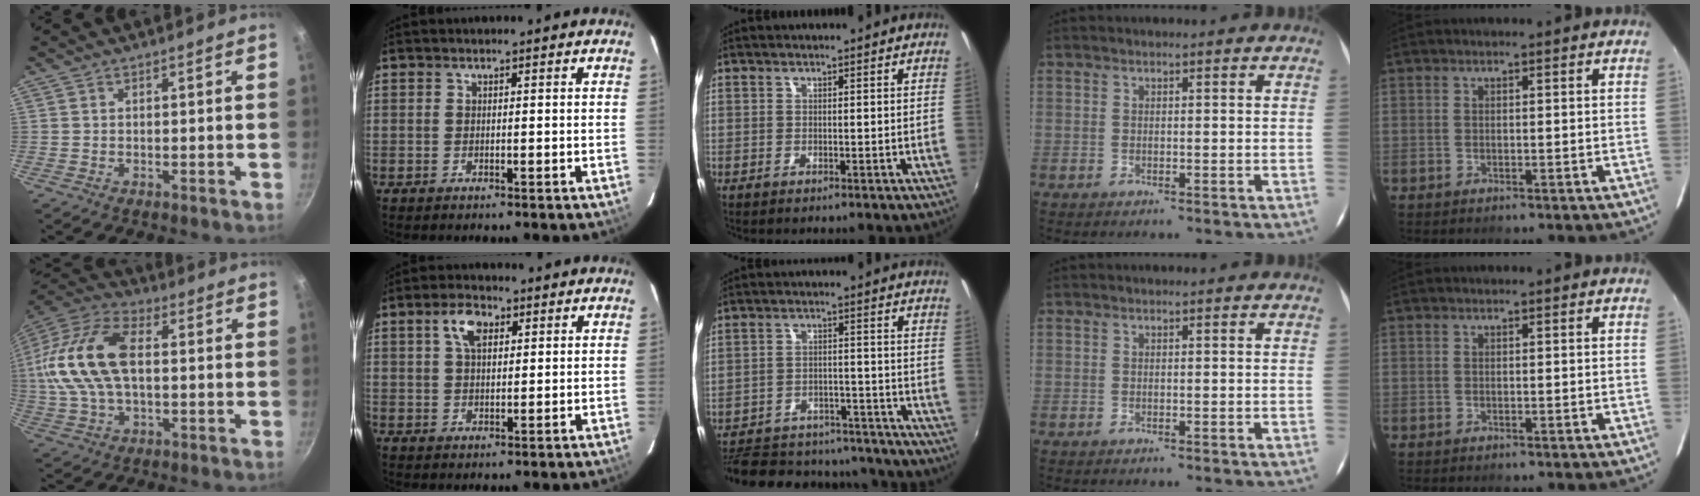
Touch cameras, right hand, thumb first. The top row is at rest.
{"thumb": {"total": 18.9, "force": [1.2, 10.9, 15.5], "torque": [-0.308, 0.036, 0.010]}, "index": {"total": 5.3, "force": [2.2, 2.9, 3.9], "torque": [-0.071, 0.014, 0.040]}, "middle": {"total": 25.1, "force": [-21.1, 9.8, 9.5], "torque": [-0.208, 0.016, -0.268]}}